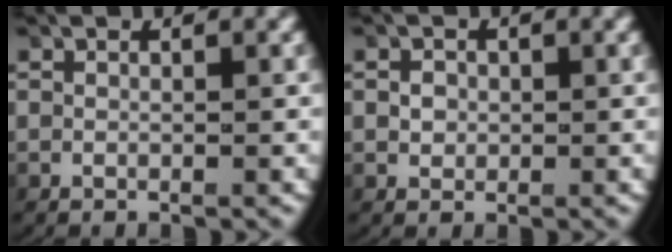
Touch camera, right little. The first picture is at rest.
{"total": 1.0, "force": [-0.1, 0.9, 0.5], "torque": [-0.013, 0.000, 0.001]}